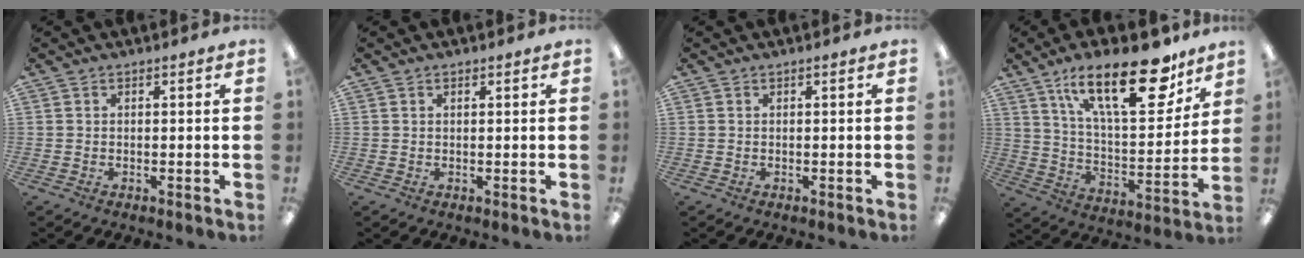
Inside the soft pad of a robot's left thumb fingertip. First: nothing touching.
{"total": 0.6, "force": [0.4, 0.3, 0.3], "torque": [0.002, -0.001, 0.005]}
{"total": 0.0}
{"total": 25.8, "force": [15.7, 10.1, 17.9], "torque": [-0.272, -0.083, 0.257]}